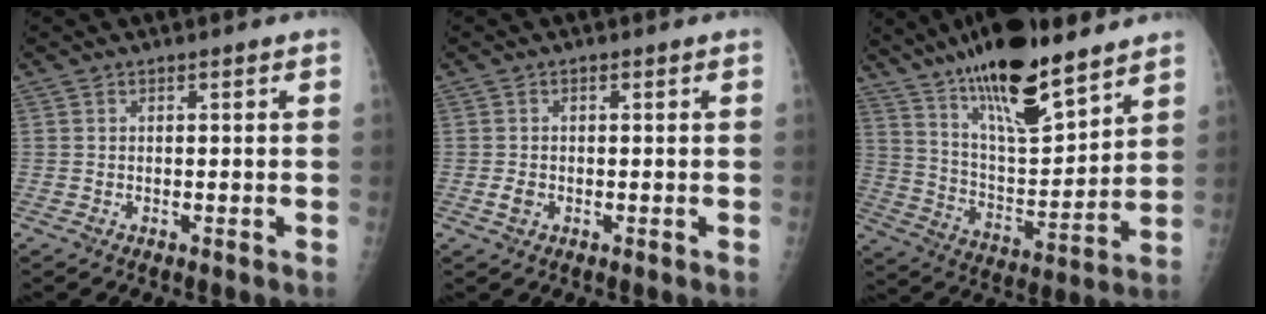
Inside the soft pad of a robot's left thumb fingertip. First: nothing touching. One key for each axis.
{"total": 1.8, "fx": -0.5, "fy": 1.3, "fz": 1.0, "tx": -0.014, "ty": 0.001, "tz": -0.008}
{"total": 20.3, "fx": 14.7, "fy": 5.3, "fz": 13.0, "tx": -0.200, "ty": -0.073, "tz": 0.257}